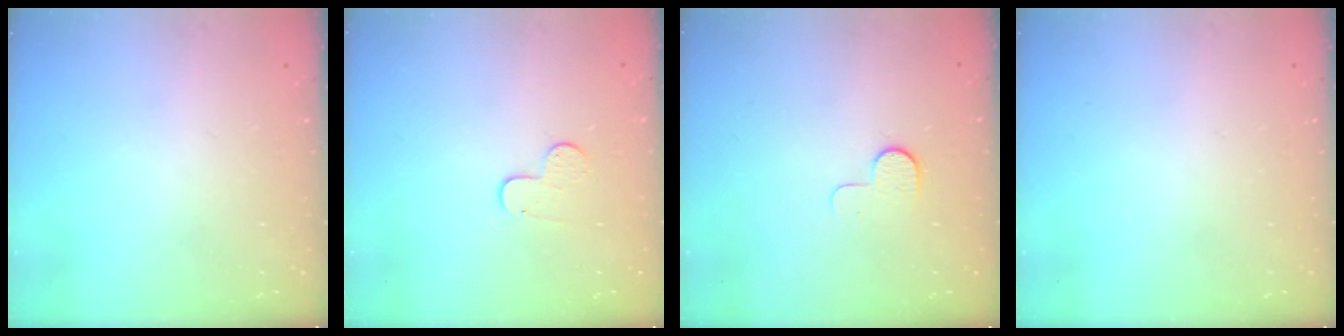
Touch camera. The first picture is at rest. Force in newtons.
{"total": 5.9, "press": 5.9, "slide": 0.6}
{"total": 6.9, "press": 6.8, "slide": 0.5}
{"total": 0.0}